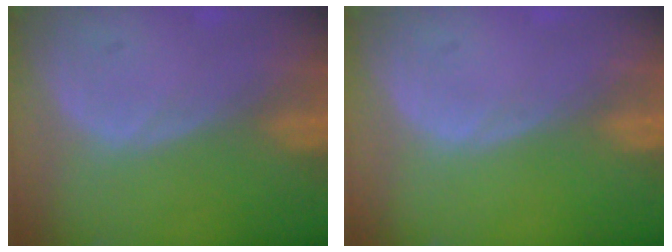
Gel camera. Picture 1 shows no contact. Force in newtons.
{"total": 0.0}